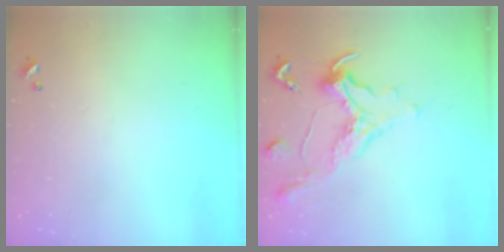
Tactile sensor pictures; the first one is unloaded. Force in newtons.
{"total": 1.6, "press": 1.5, "slide": 0.6}